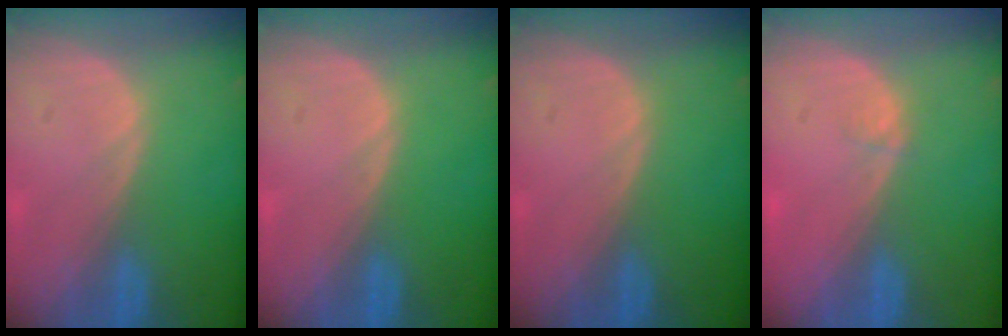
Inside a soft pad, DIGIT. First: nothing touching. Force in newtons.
{"total": 0.0}
{"total": 0.0}
{"total": 0.5, "press": 0.5, "slide": 0.2}